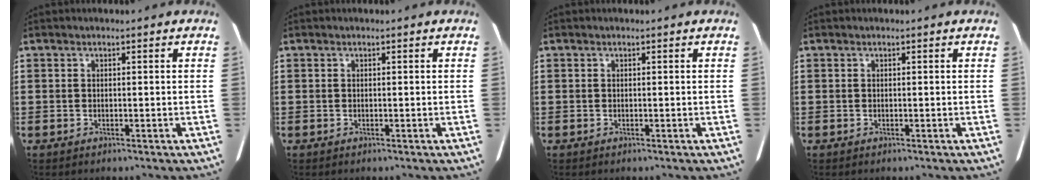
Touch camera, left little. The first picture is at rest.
{"total": 0.0}
{"total": 0.0}
{"total": 0.0}